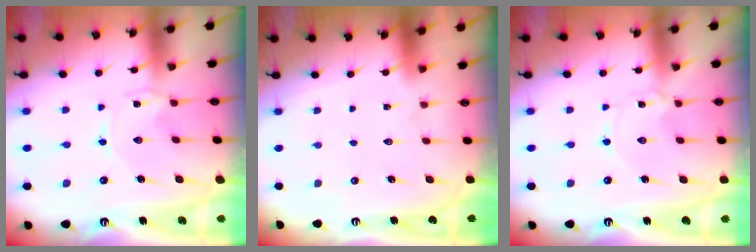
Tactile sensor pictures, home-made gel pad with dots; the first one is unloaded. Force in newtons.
{"total": 1.5, "press": 1.5, "slide": 0.1}
{"total": 0.0}